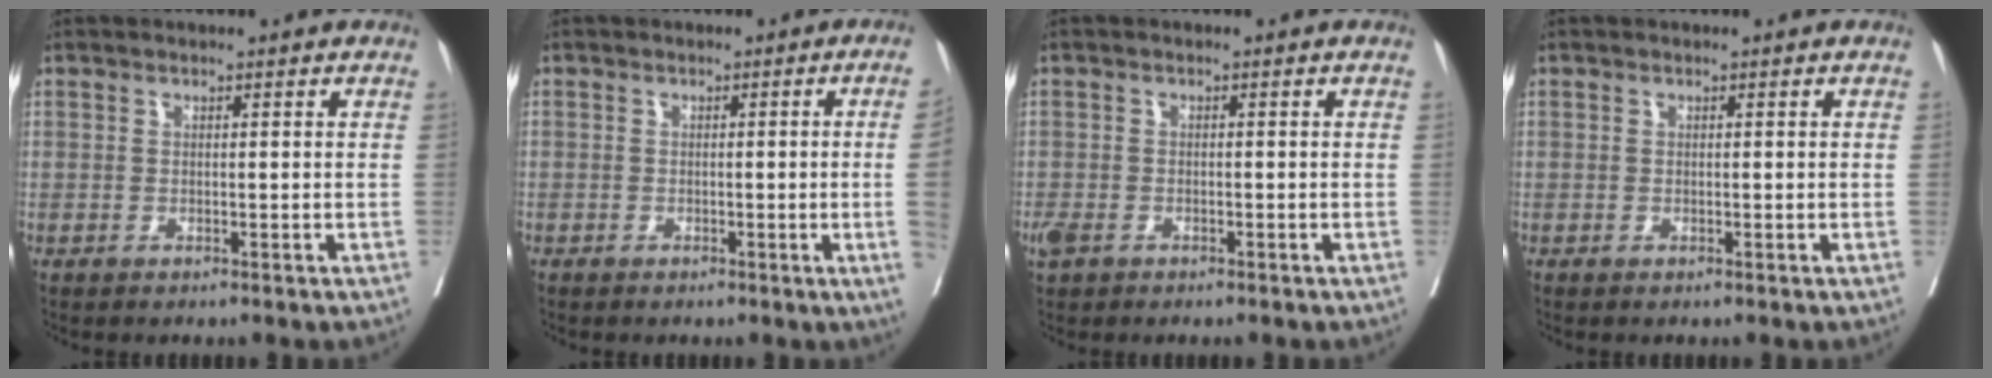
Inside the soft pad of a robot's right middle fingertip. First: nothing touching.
{"total": 3.3, "force": [-0.6, -1.0, 3.1], "torque": [-0.037, -0.006, -0.008]}
{"total": 2.7, "force": [-1.6, 1.6, 1.5], "torque": [-0.034, -0.003, -0.026]}
{"total": 0.0}